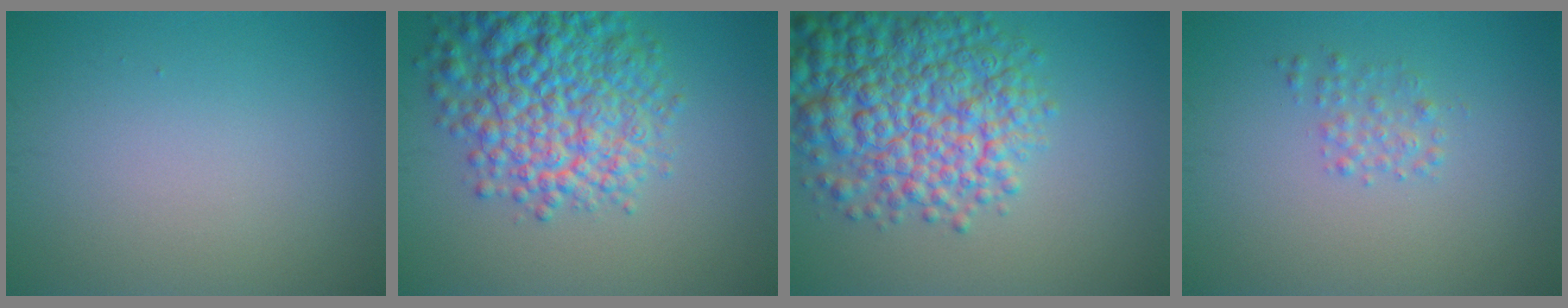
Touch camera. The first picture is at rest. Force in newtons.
{"total": 9.2, "press": 9.2, "slide": 0.5}
{"total": 9.7, "press": 9.7, "slide": 0.3}
{"total": 1.4, "press": 1.4, "slide": 0.1}